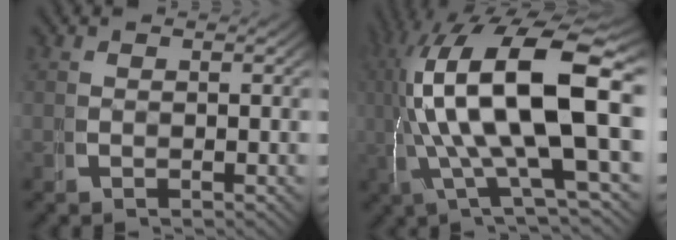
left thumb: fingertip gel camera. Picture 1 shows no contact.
{"total": 17.1, "force": [1.2, 8.2, 14.9], "torque": [-0.269, -0.020, 0.026]}